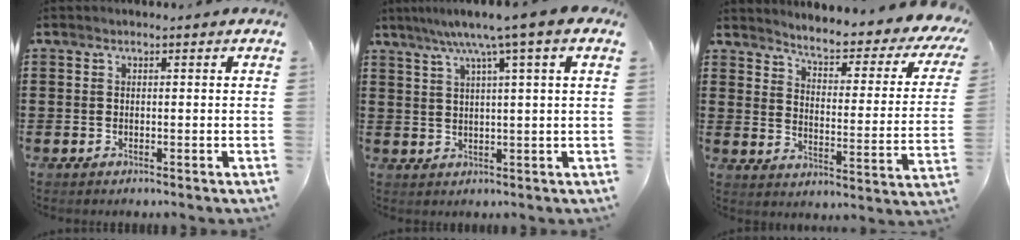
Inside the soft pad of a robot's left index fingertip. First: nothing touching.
{"total": 6.4, "force": [3.7, -0.5, 5.2], "torque": [-0.112, -0.003, 0.056]}
{"total": 4.1, "force": [3.4, 0.2, 2.3], "torque": [-0.056, -0.036, 0.044]}